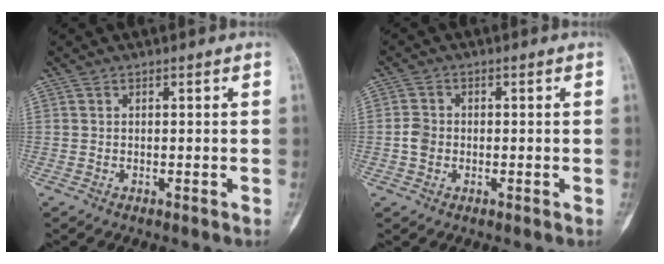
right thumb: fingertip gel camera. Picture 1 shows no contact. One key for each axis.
{"total": 3.0, "fx": -0.5, "fy": 2.5, "fz": 1.5, "tx": -0.023, "ty": 0.009, "tz": -0.012}